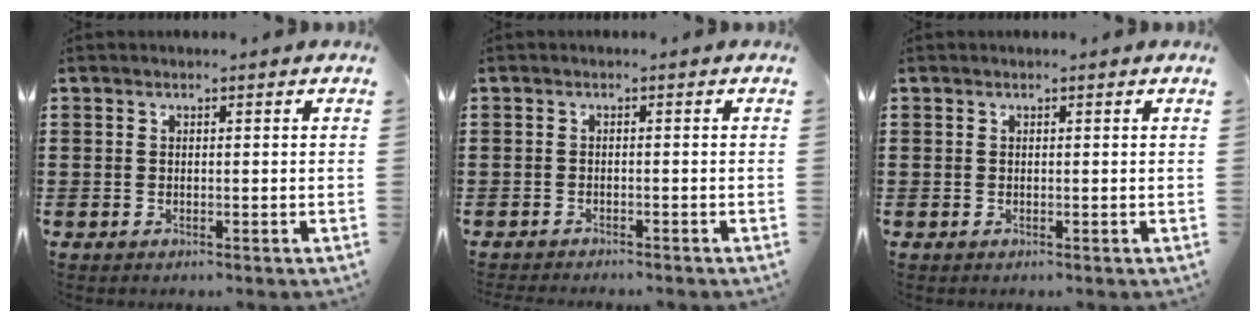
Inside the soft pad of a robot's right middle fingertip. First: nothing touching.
{"total": 1.1, "force": [-1.1, 0.0, 0.0], "torque": [-0.003, 0.001, -0.022]}
{"total": 0.0}